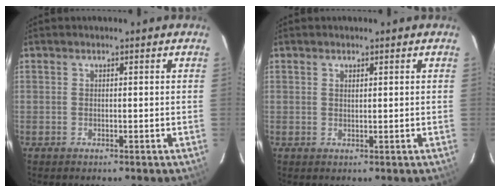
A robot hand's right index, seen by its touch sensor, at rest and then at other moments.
{"total": 0.8, "force": [0.5, 0.3, 0.5], "torque": [-0.008, 0.002, 0.010]}